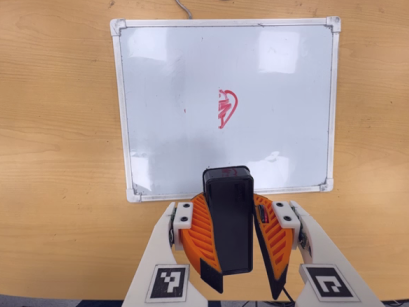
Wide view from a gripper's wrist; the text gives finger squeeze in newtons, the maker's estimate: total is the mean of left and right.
{"total": 12.4, "left": 11.8, "right": 13.1}